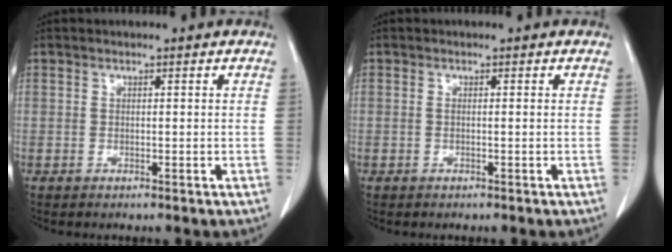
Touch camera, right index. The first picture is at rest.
{"total": 0.6, "force": [0.0, 0.0, 0.6], "torque": [-0.014, -0.001, 0.000]}